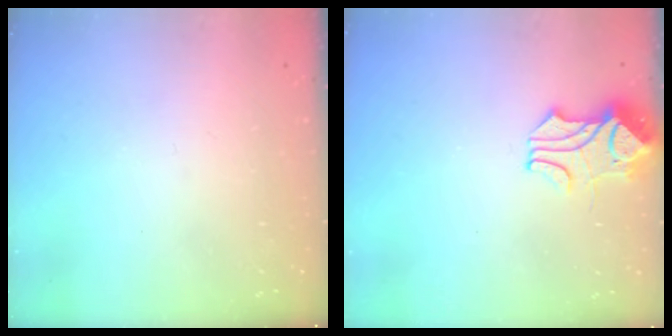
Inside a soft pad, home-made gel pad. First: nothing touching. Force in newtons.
{"total": 1.9, "press": 1.6, "slide": 1.0}